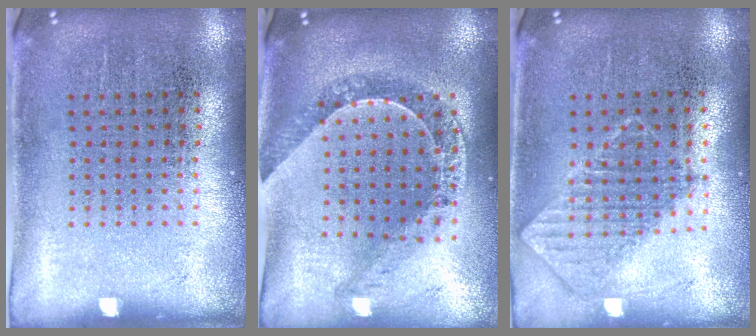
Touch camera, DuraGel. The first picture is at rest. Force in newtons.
{"total": 1.2, "press": 1.2, "slide": 0.3}
{"total": 0.8, "press": 0.8, "slide": 0.1}